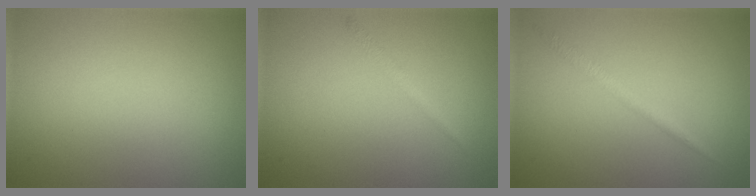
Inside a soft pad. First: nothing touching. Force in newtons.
{"total": 1.0, "press": 1.0, "slide": 0.1}
{"total": 1.4, "press": 1.4, "slide": 0.1}